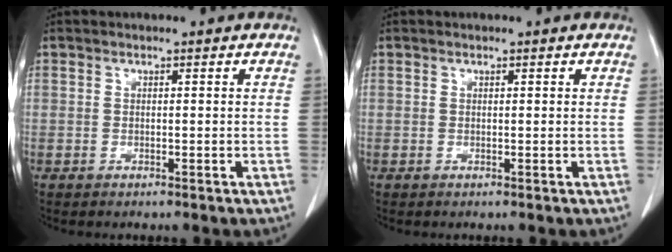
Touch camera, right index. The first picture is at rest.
{"total": 0.0}